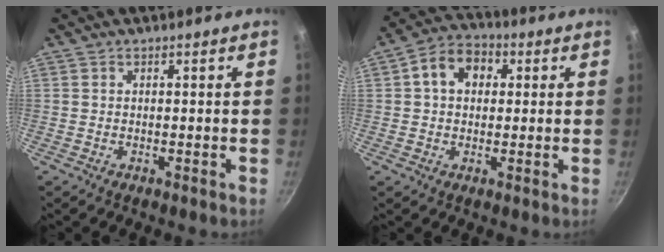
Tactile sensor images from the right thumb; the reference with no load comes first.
{"total": 8.9, "force": [2.0, 6.7, 5.5], "torque": [-0.063, 0.019, 0.018]}